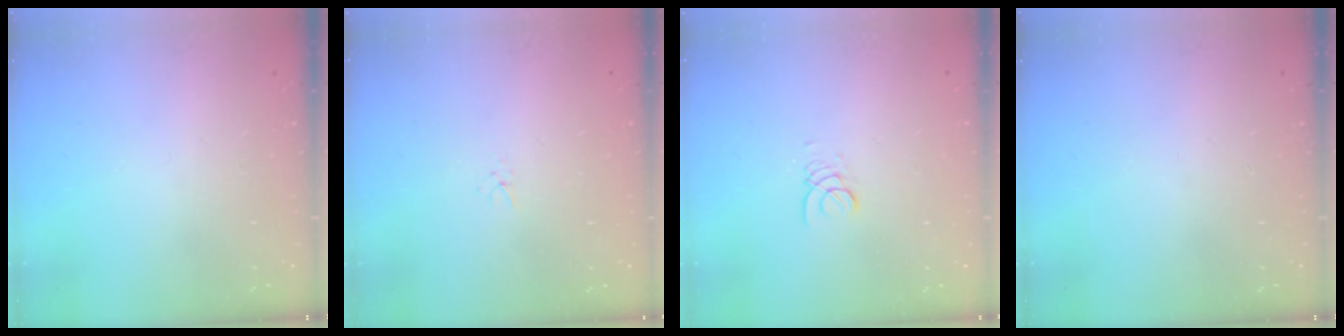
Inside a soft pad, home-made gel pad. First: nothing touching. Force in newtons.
{"total": 1.6, "press": 1.6, "slide": 0.2}
{"total": 1.4, "press": 1.4, "slide": 0.2}
{"total": 0.0}